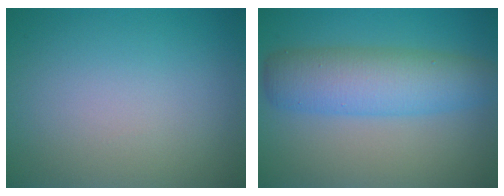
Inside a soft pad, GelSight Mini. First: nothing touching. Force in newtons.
{"total": 6.1, "press": 6.1, "slide": 0.1}